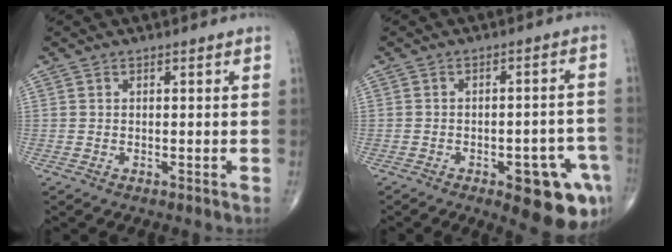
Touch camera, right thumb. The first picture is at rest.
{"total": 13.4, "force": [-6.3, 5.1, 10.7], "torque": [-0.083, 0.035, -0.067]}